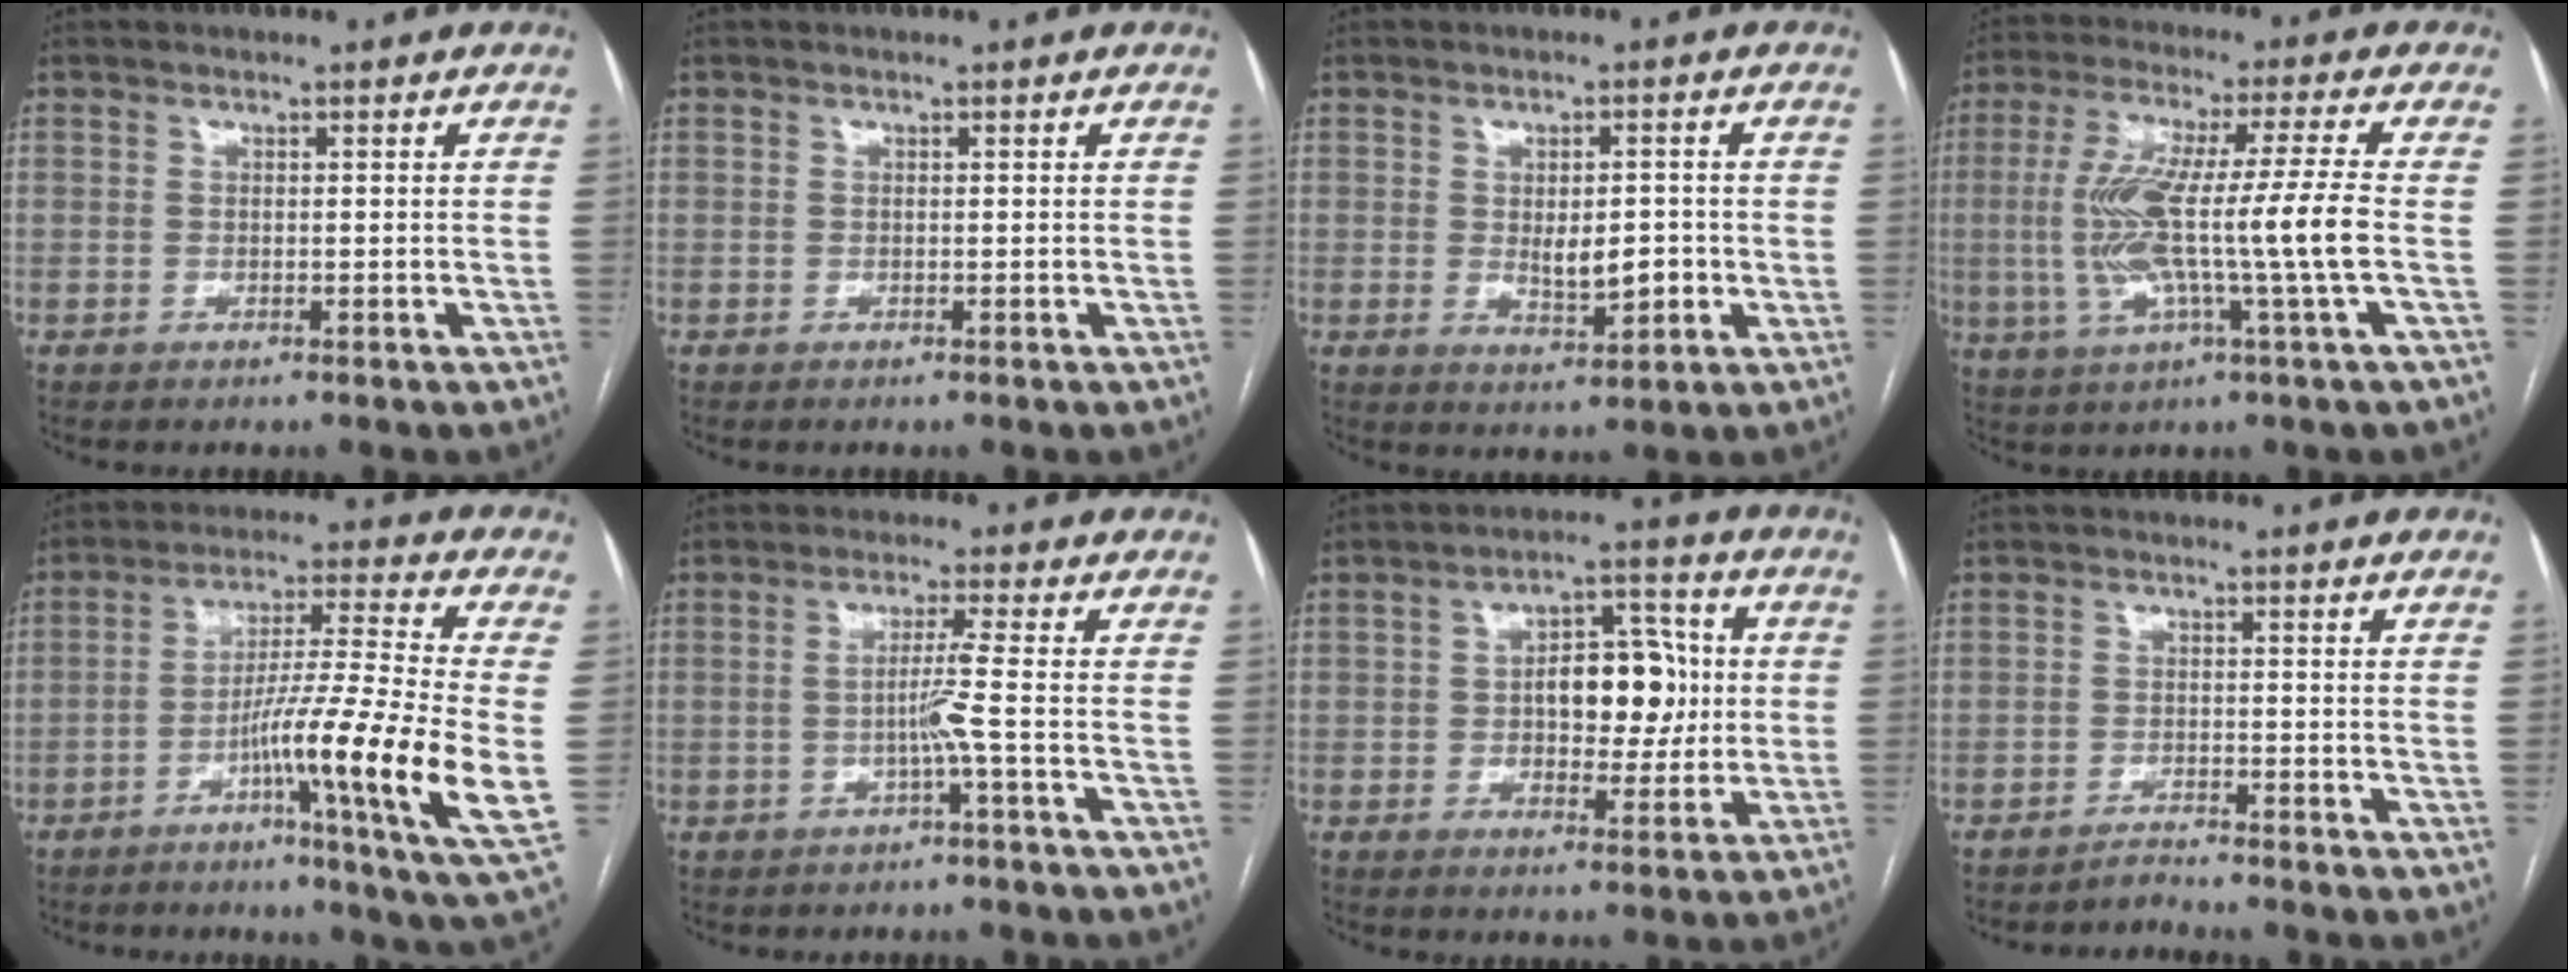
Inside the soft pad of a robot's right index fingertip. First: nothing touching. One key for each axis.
{"total": 0.0}
{"total": 5.3, "fx": -0.5, "fy": 2.1, "fz": 4.8, "tx": -0.076, "ty": -0.007, "tz": 0.000}
{"total": 14.1, "fx": -1.5, "fy": -0.7, "fz": 14.0, "tx": -0.274, "ty": 0.006, "tz": -0.031}
{"total": 17.4, "fx": -4.1, "fy": -1.4, "fz": 16.8, "tx": -0.270, "ty": -0.013, "tz": -0.076}
{"total": 3.8, "fx": -1.2, "fy": -1.6, "fz": 3.3, "tx": -0.061, "ty": 0.002, "tz": -0.020}
{"total": 10.3, "fx": 0.5, "fy": 5.3, "fz": 8.8, "tx": -0.127, "ty": 0.025, "tz": 0.015}
{"total": 2.0, "fx": -1.9, "fy": -0.6, "fz": -0.5, "tx": 0.010, "ty": -0.013, "tz": -0.032}